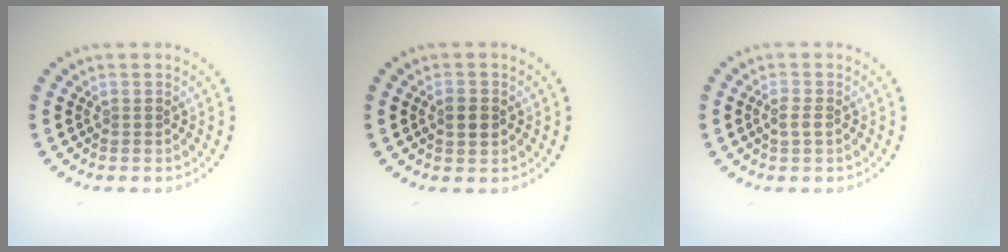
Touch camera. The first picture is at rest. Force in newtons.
{"total": 2.3, "press": 2.3, "slide": 0.0}
{"total": 1.2, "press": 1.2, "slide": 0.0}